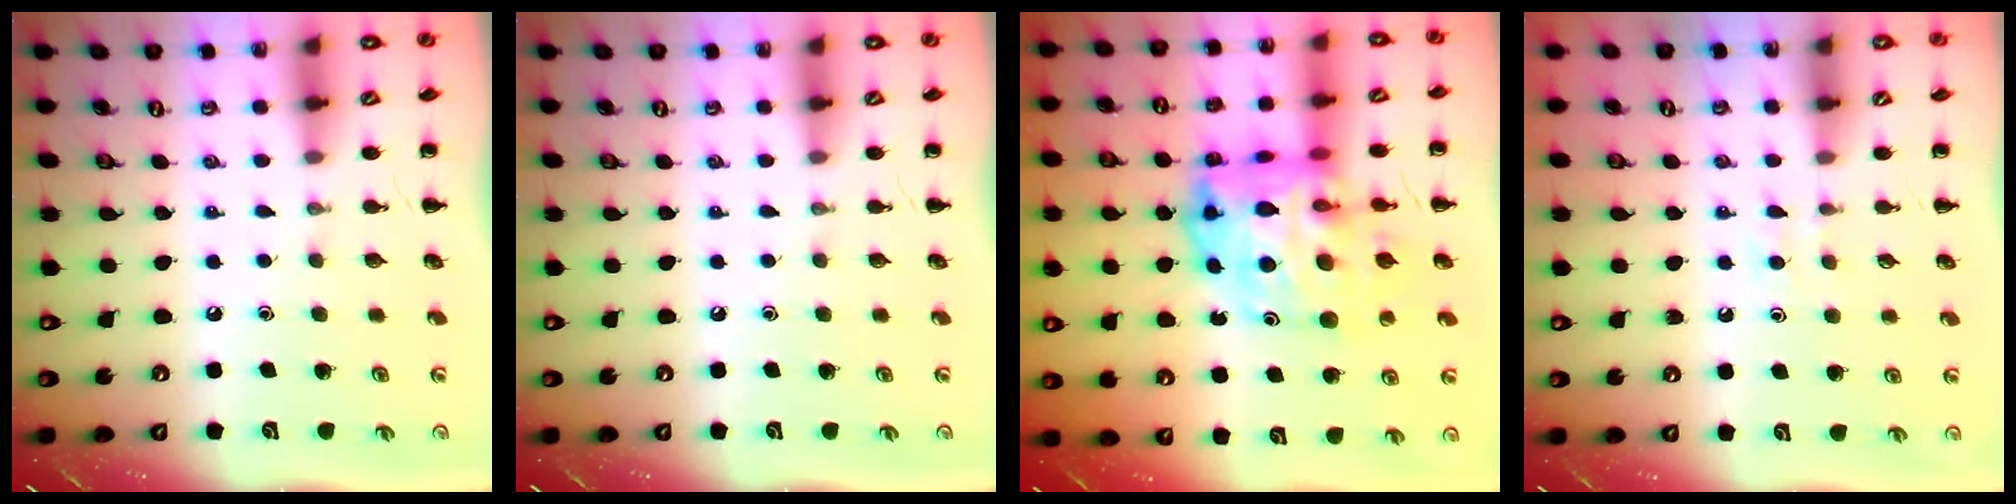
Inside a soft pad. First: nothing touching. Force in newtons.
{"total": 0.0}
{"total": 19.0, "press": 18.2, "slide": 5.6}
{"total": 2.6, "press": 2.5, "slide": 0.9}